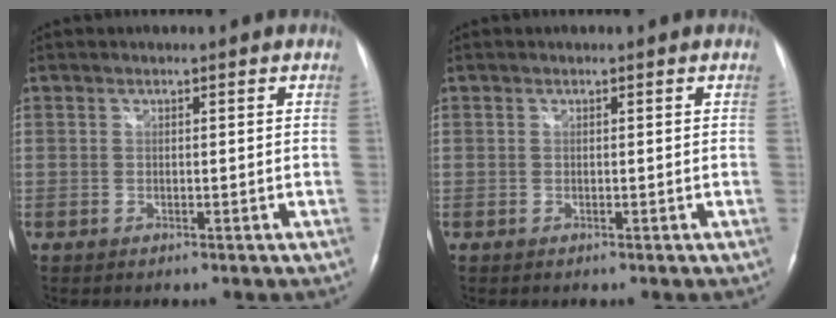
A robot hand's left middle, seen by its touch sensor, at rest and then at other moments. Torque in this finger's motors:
{"motor_torque": [0.00, 0.00, 0.00, 0.00]}